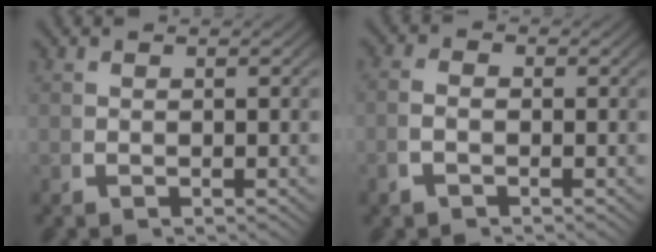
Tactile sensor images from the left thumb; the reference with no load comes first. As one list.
[{"total": 1.4, "force": [-0.8, 0.8, 0.8], "torque": [-0.019, -0.005, -0.014]}]